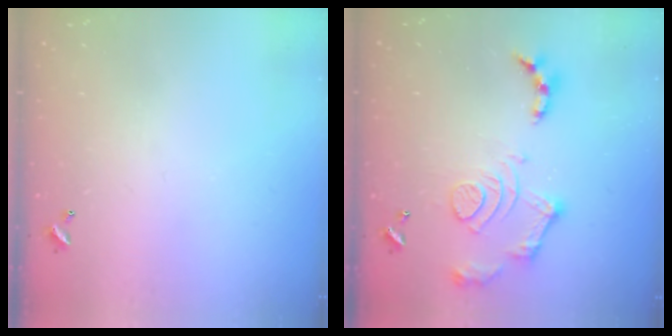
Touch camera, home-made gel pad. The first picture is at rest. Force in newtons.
{"total": 13.2, "press": 13.2, "slide": 1.2}